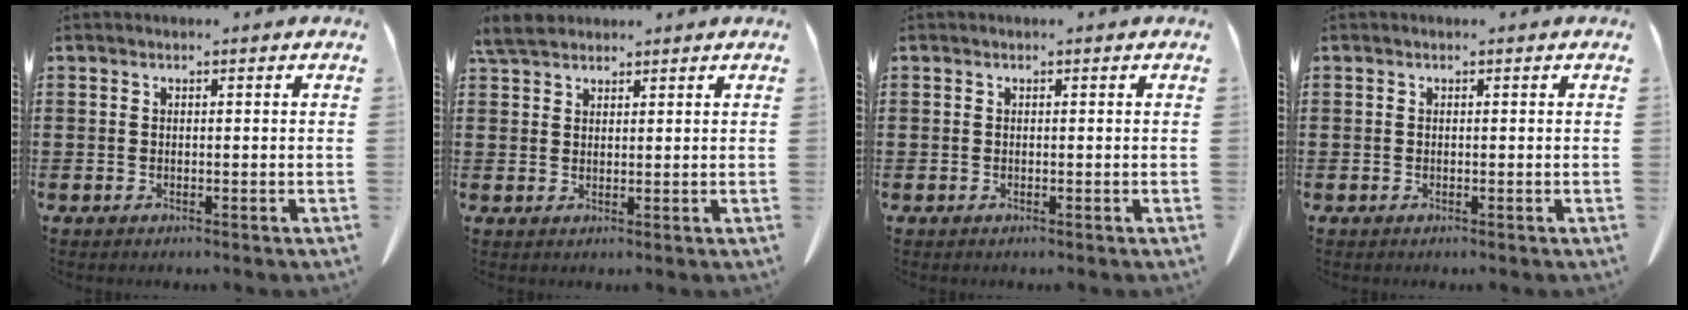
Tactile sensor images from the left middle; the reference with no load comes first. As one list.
[{"total": 3.6, "force": [3.2, 1.1, 1.3], "torque": [-0.036, 0.002, 0.062]}, {"total": 0.0}, {"total": 0.0}]